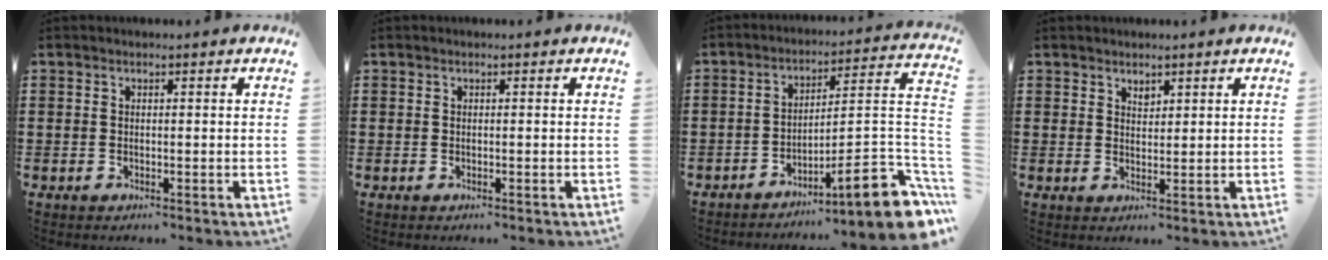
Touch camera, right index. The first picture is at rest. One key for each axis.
{"total": 0.0}
{"total": 10.5, "fx": -6.1, "fy": 1.8, "fz": 8.3, "tx": -0.114, "ty": -0.003, "tz": -0.115}
{"total": 1.6, "fx": 1.3, "fy": 0.8, "fz": 0.4, "tx": -0.003, "ty": -0.001, "tz": 0.024}